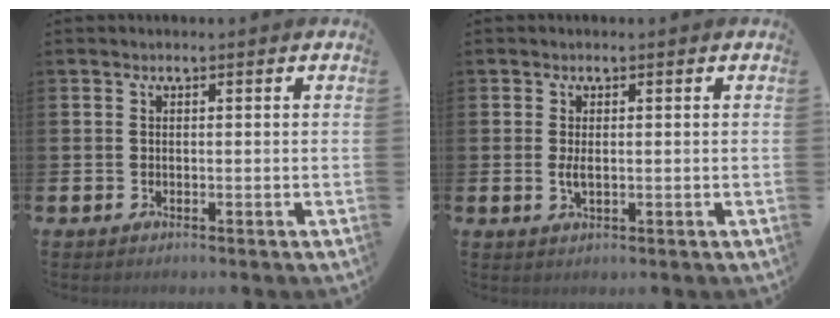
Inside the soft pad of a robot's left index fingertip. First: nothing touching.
{"total": 1.7, "force": [0.1, 0.6, 1.6], "torque": [-0.021, -0.002, -0.001]}